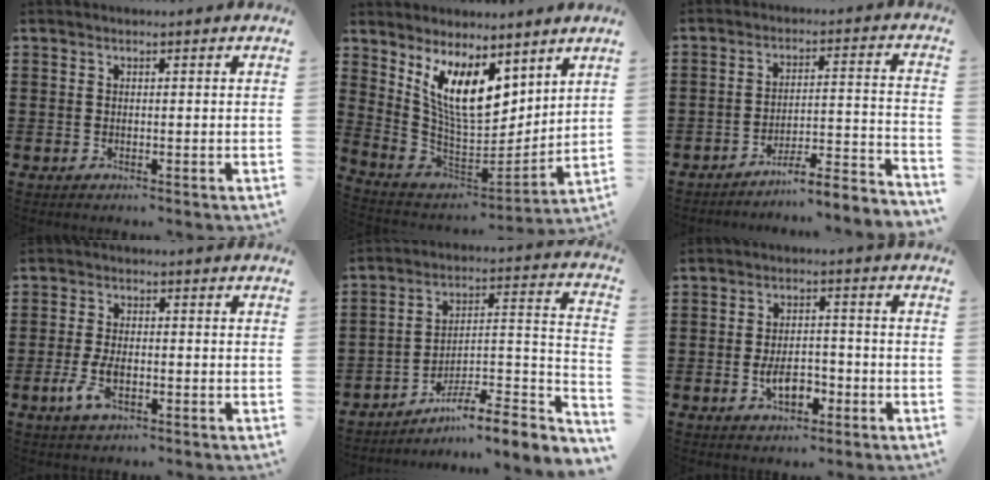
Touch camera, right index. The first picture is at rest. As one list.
[{"total": 10.8, "force": [6.0, 4.3, 7.8], "torque": [-0.170, -0.024, 0.115]}, {"total": 5.0, "force": [-4.6, 0.0, 1.9], "torque": [-0.036, -0.013, -0.093]}, {"total": 4.6, "force": [-1.5, 2.1, 3.8], "torque": [-0.086, -0.004, -0.031]}, {"total": 6.5, "force": [-4.9, 1.1, 4.1], "torque": [-0.066, -0.012, -0.099]}, {"total": 5.4, "force": [-2.0, 2.8, 4.2], "torque": [-0.069, 0.005, -0.037]}]